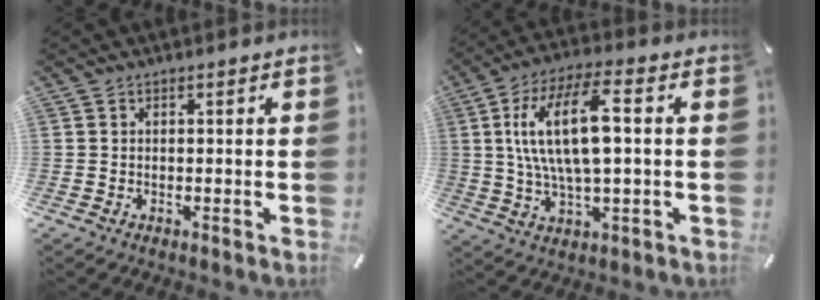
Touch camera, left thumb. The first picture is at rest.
{"total": 16.2, "force": [2.6, 6.4, 14.7], "torque": [-0.302, 0.003, 0.040]}